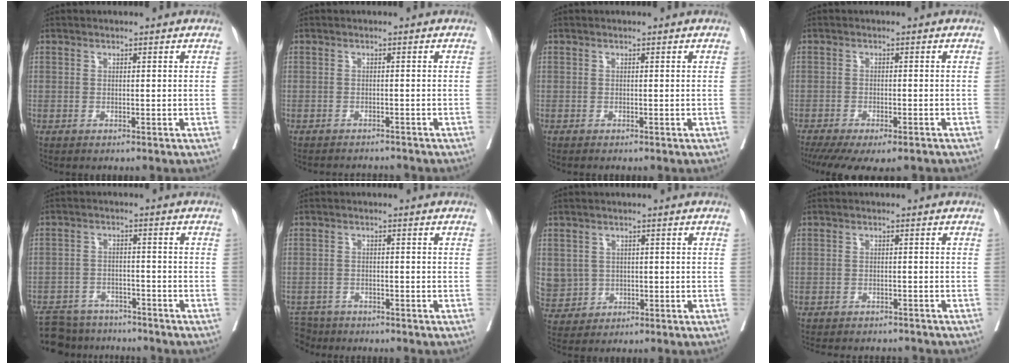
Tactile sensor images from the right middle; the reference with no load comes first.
{"total": 4.3, "force": [-4.2, 0.4, 0.4], "torque": [-0.001, -0.008, -0.056]}
{"total": 0.0}
{"total": 12.7, "force": [-10.1, 3.4, 6.8], "torque": [-0.140, -0.026, -0.142]}
{"total": 11.1, "force": [-10.1, 3.7, 2.3], "torque": [-0.044, 0.006, -0.149]}
{"total": 5.3, "force": [-4.8, 2.2, 0.1], "torque": [-0.003, -0.004, -0.084]}
{"total": 7.9, "force": [-0.3, 7.7, 1.7], "torque": [-0.064, 0.014, 0.014]}
{"total": 9.3, "force": [-8.7, 2.2, 2.6], "torque": [-0.042, -0.002, -0.107]}